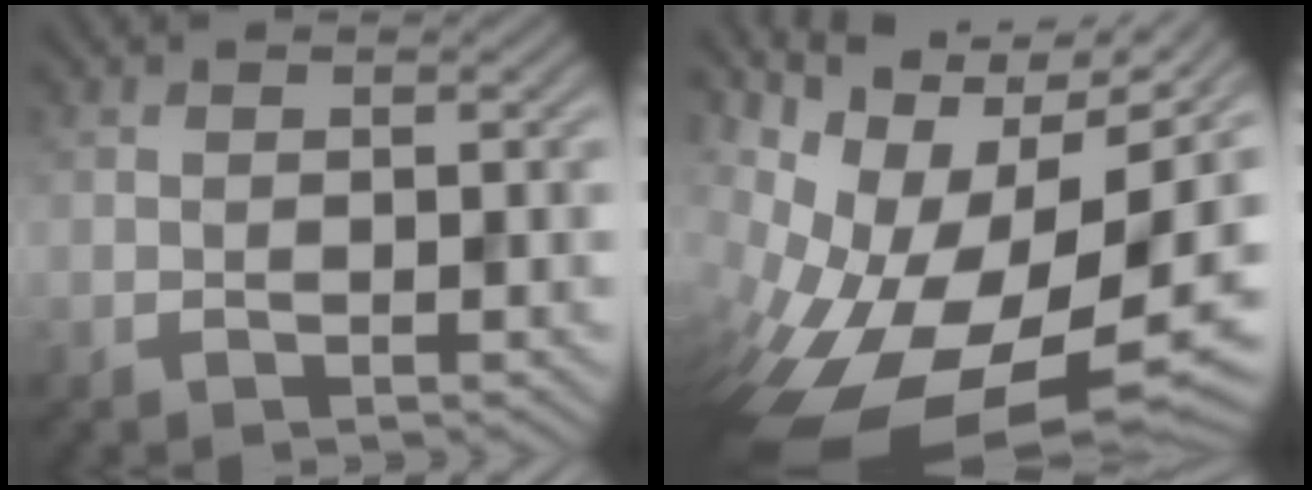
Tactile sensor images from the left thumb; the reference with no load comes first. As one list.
[{"total": 16.8, "force": [-6.2, 8.6, 13.0], "torque": [-0.228, -0.028, -0.074]}]